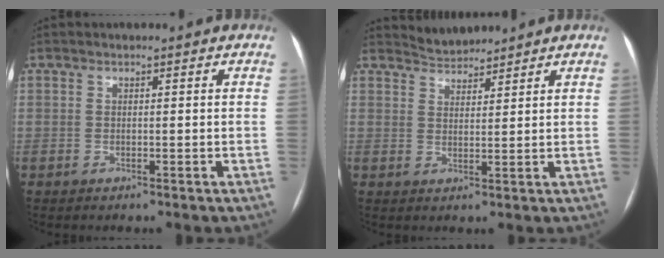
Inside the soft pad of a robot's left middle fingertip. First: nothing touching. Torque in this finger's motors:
{"motor_torque": [-0.02, -0.01, -0.05, -0.02]}